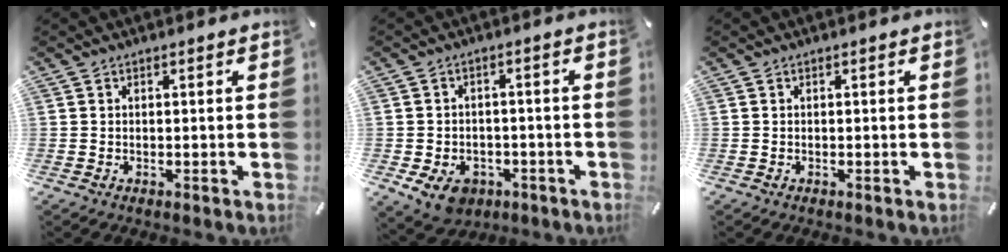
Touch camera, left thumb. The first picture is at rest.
{"total": 7.4, "force": [-3.6, 5.3, 3.7], "torque": [-0.073, 0.016, -0.066]}
{"total": 0.0}